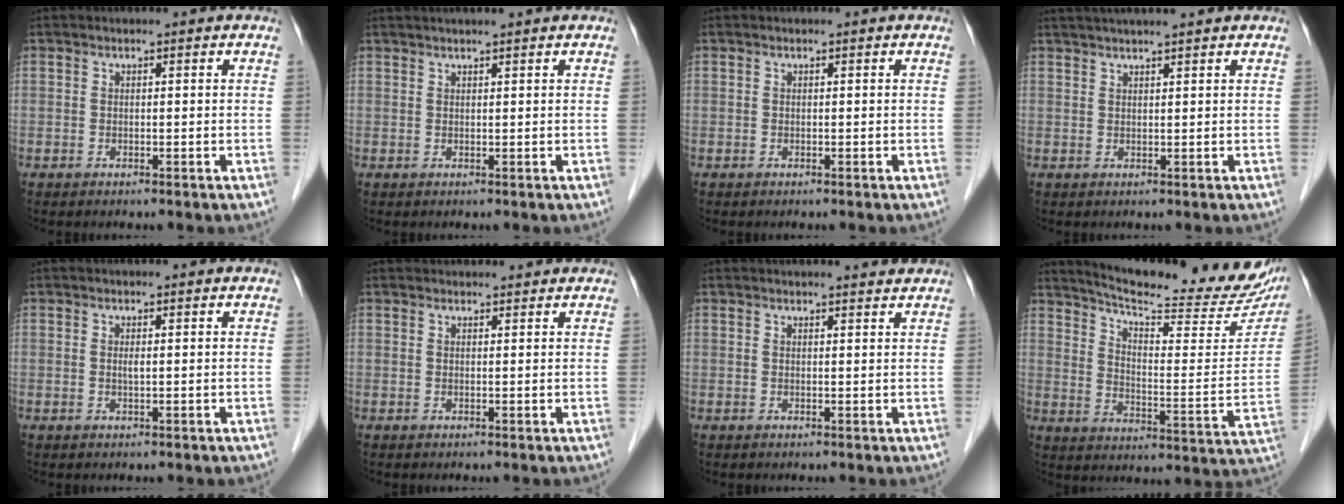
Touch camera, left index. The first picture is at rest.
{"total": 5.6, "force": [4.9, 0.1, 2.8], "torque": [-0.037, 0.032, 0.069]}
{"total": 0.0}
{"total": 8.6, "force": [7.4, 0.2, 4.3], "torque": [-0.066, 0.036, 0.105]}
{"total": 0.7, "force": [0.2, 0.0, 0.7], "torque": [-0.018, -0.001, 0.005]}
{"total": 4.4, "force": [4.3, 0.7, 0.7], "torque": [-0.008, 0.030, 0.055]}
{"total": 4.0, "force": [3.9, 0.2, 0.9], "torque": [-0.016, 0.007, 0.043]}
{"total": 24.1, "force": [21.8, 2.6, 10.1], "torque": [-0.151, -0.061, 0.281]}